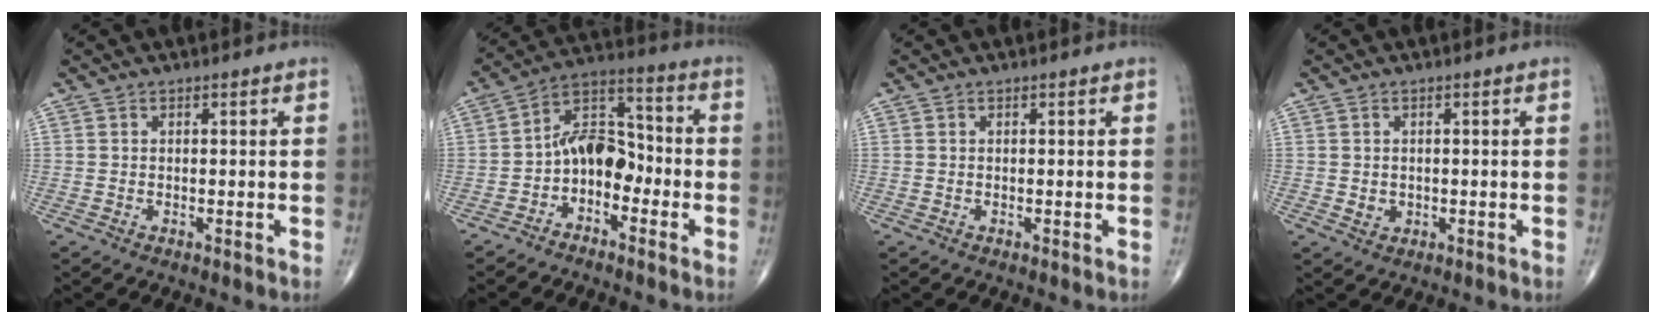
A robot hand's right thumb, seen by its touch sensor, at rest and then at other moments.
{"total": 9.7, "force": [-3.1, 6.3, 6.7], "torque": [-0.085, 0.056, -0.069]}
{"total": 0.0}
{"total": 1.9, "force": [-0.2, 1.6, 0.9], "torque": [-0.010, 0.000, 0.004]}